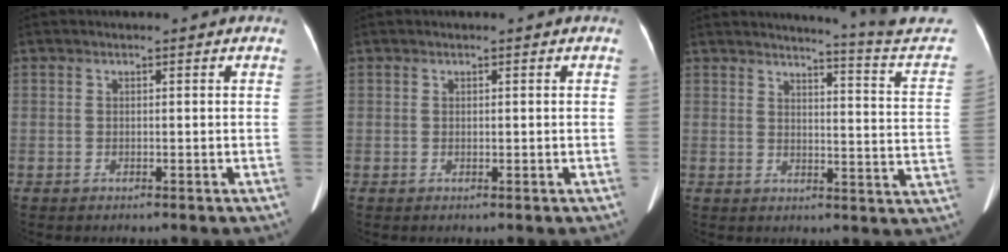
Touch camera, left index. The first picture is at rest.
{"total": 0.0}
{"total": 16.4, "force": [16.0, -2.2, 3.0], "torque": [-0.044, -0.131, 0.167]}